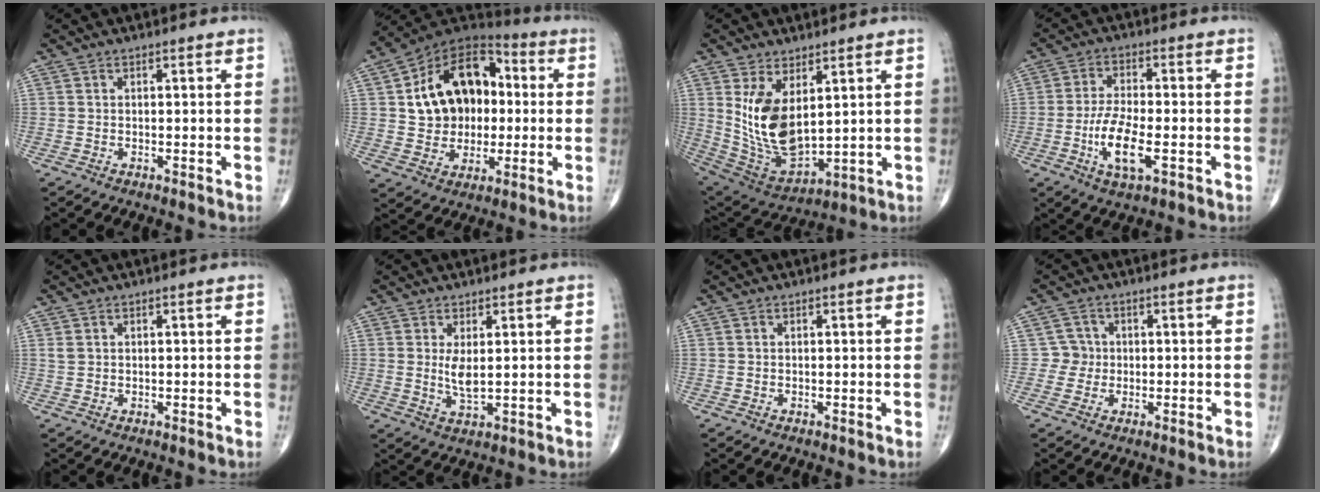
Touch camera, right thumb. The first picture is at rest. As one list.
[{"total": 19.1, "force": [2.1, 14.0, 12.9], "torque": [-0.164, 0.030, 0.033]}, {"total": 14.0, "force": [3.6, 7.3, 11.4], "torque": [-0.203, -0.025, 0.096]}, {"total": 8.9, "force": [-2.6, 3.2, 7.8], "torque": [-0.157, 0.006, -0.048]}, {"total": 1.0, "force": [0.4, 0.7, 0.5], "torque": [-0.011, 0.004, 0.012]}, {"total": 4.0, "force": [0.8, 1.3, 3.6], "torque": [-0.070, -0.016, 0.023]}, {"total": 0.0}, {"total": 2.9, "force": [-0.1, 2.9, -0.1], "torque": [0.026, 0.009, -0.009]}]